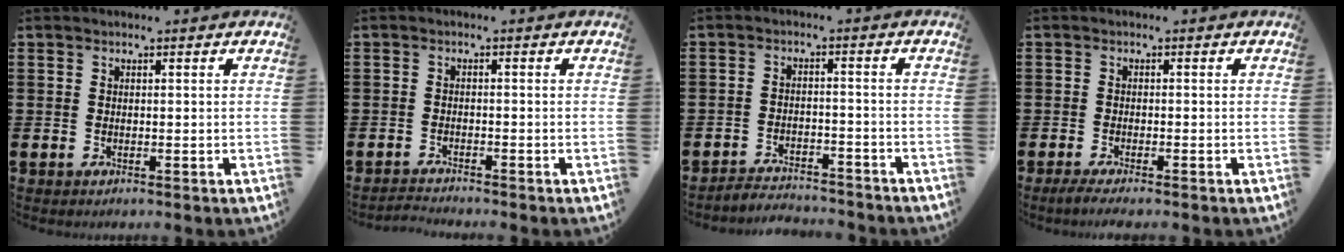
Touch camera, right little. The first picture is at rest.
{"total": 1.2, "force": [-1.2, -0.1, 0.0], "torque": [-0.003, 0.000, -0.024]}
{"total": 2.9, "force": [-2.9, 0.2, -0.2], "torque": [-0.004, 0.002, -0.063]}
{"total": 1.3, "force": [-1.0, 0.0, 0.9], "torque": [-0.014, -0.002, -0.019]}